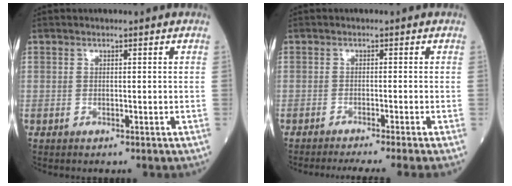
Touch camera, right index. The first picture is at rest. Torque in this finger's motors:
{"motor_torque": [-0.08, -1.10, 0.60, 0.13]}